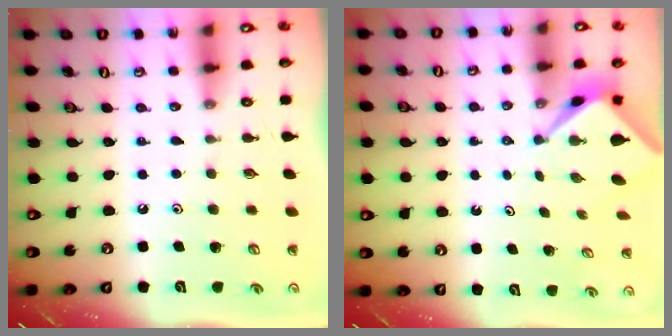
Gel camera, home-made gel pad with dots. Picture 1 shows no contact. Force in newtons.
{"total": 2.3, "press": 2.3, "slide": 0.3}